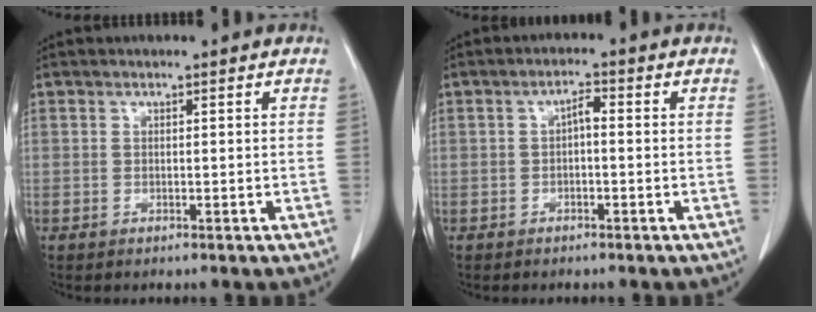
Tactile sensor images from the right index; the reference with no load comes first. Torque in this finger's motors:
{"motor_torque": [0.26, -0.15, 0.11, 0.04]}